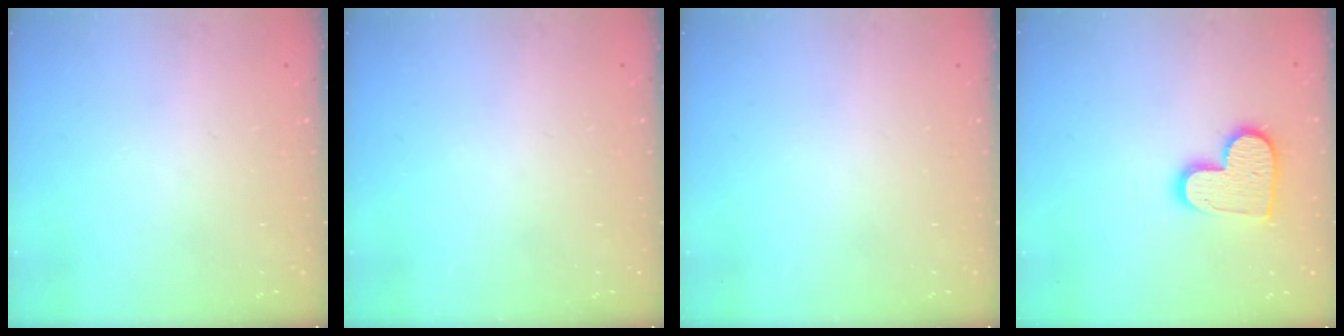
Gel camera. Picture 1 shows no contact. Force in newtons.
{"total": 0.0}
{"total": 0.0}
{"total": 12.3, "press": 12.2, "slide": 0.6}